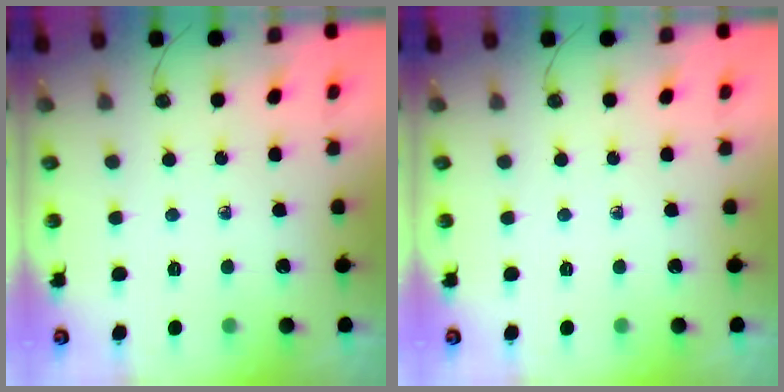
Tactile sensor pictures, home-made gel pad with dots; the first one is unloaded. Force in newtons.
{"total": 0.0}